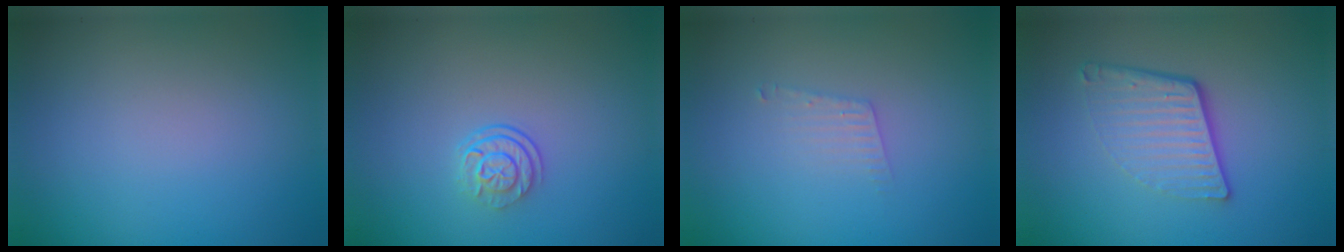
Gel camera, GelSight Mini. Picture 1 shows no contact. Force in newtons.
{"total": 2.5, "press": 1.8, "slide": 1.8}
{"total": 1.3, "press": 1.3, "slide": 0.1}
{"total": 4.4, "press": 2.9, "slide": 3.4}